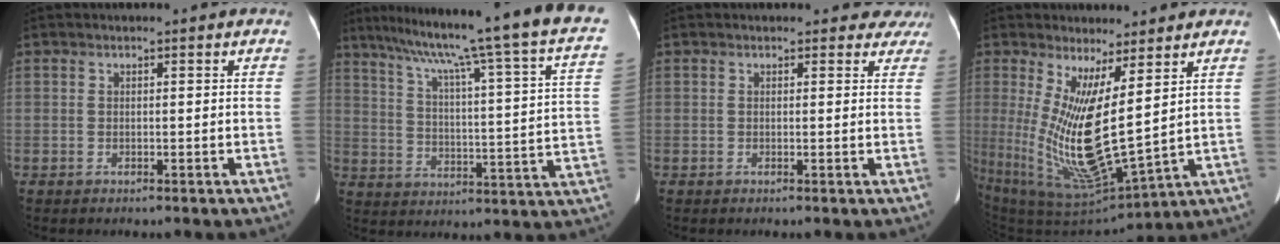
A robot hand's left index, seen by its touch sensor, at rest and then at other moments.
{"total": 28.7, "force": [22.7, -0.2, 17.5], "torque": [-0.255, -0.035, 0.294]}
{"total": 3.6, "force": [3.0, 1.9, -0.4], "torque": [0.030, -0.014, 0.005]}
{"total": 13.3, "force": [3.1, 2.1, 12.7], "torque": [-0.260, -0.033, 0.072]}